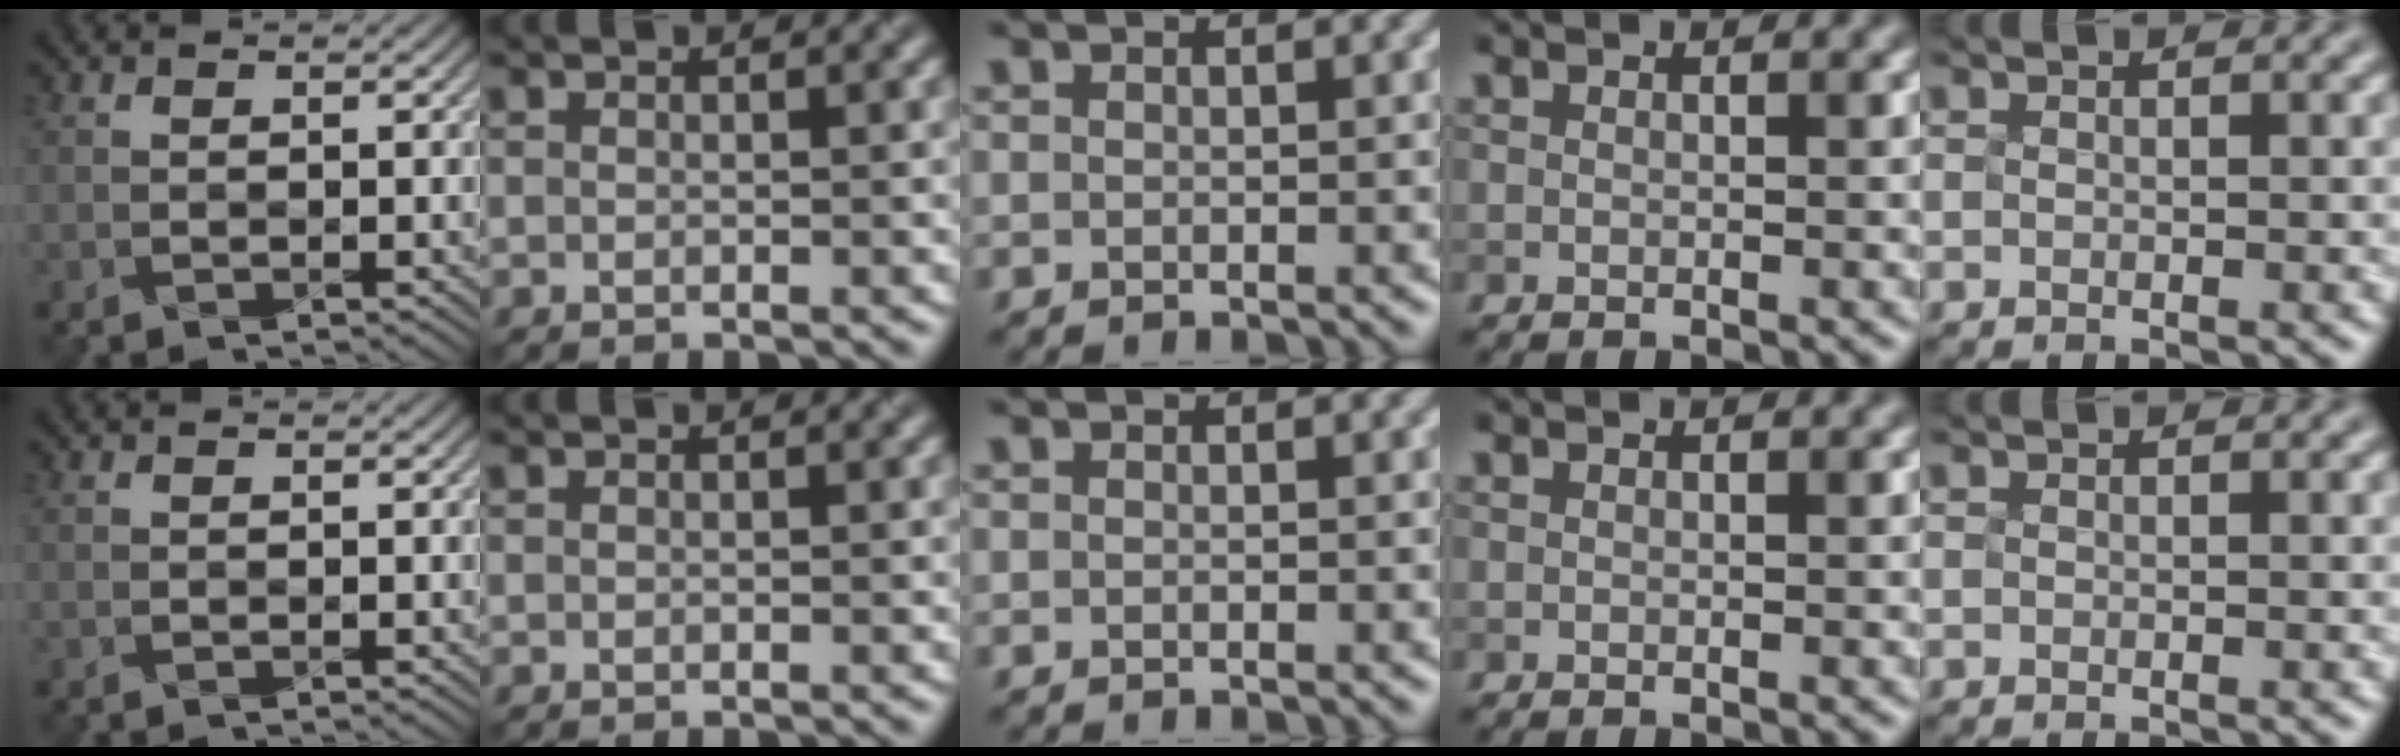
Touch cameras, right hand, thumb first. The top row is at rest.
{}